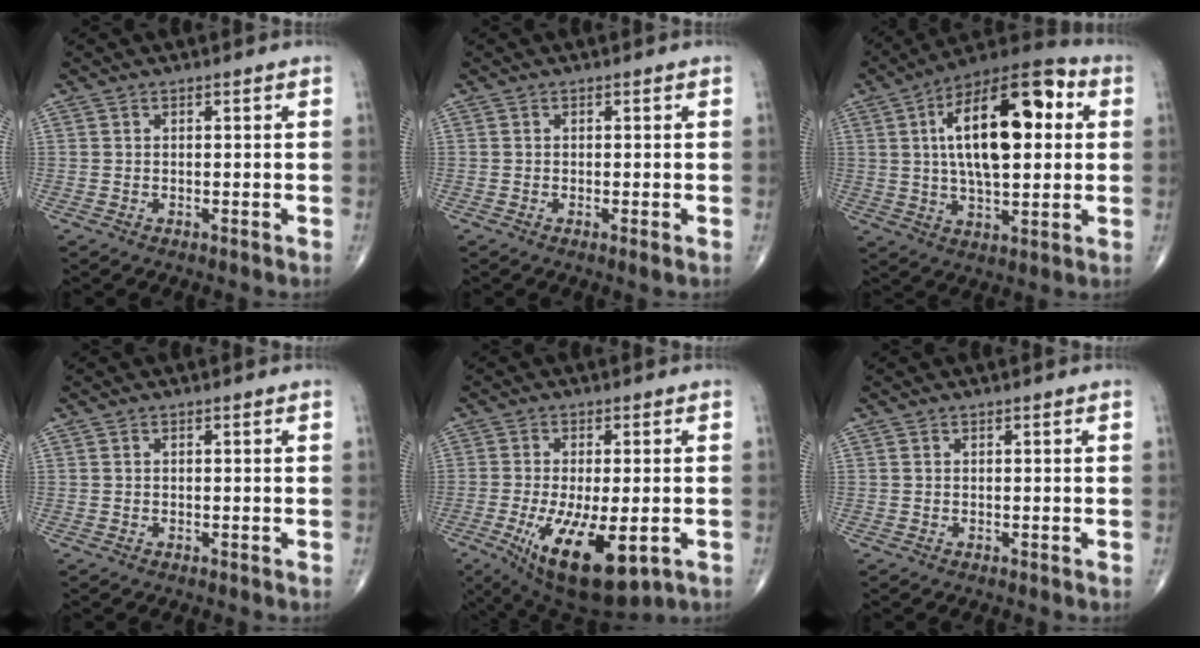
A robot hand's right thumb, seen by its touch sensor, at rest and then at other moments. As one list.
[{"total": 1.0, "force": [-0.4, -0.1, 0.8], "torque": [-0.023, -0.005, -0.009]}, {"total": 22.0, "force": [4.5, 9.7, 19.2], "torque": [-0.296, 0.014, 0.063]}, {"total": 0.0}, {"total": 15.9, "force": [-5.6, 6.1, 13.6], "torque": [-0.240, -0.021, -0.071]}, {"total": 0.0}]